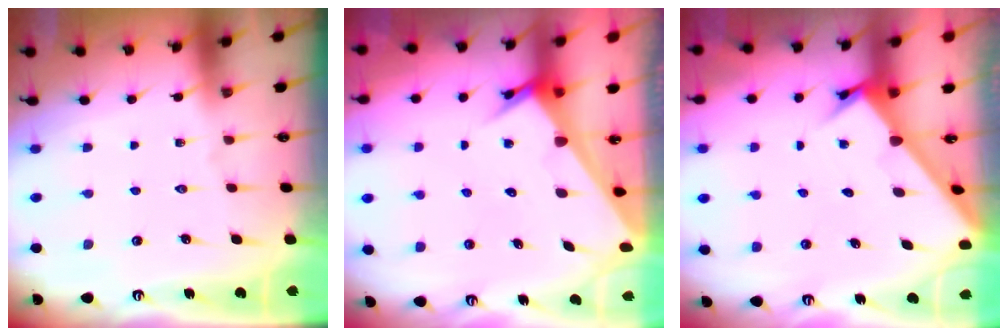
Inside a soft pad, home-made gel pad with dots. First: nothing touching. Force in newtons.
{"total": 3.7, "press": 3.7, "slide": 0.2}
{"total": 2.5, "press": 2.5, "slide": 0.3}